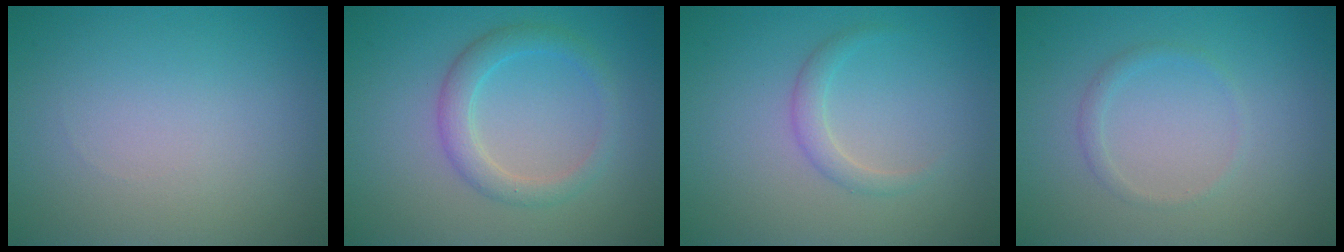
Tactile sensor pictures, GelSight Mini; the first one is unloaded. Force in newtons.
{"total": 2.8, "press": 2.8, "slide": 0.3}
{"total": 1.5, "press": 1.5, "slide": 0.1}
{"total": 1.0, "press": 1.0, "slide": 0.1}